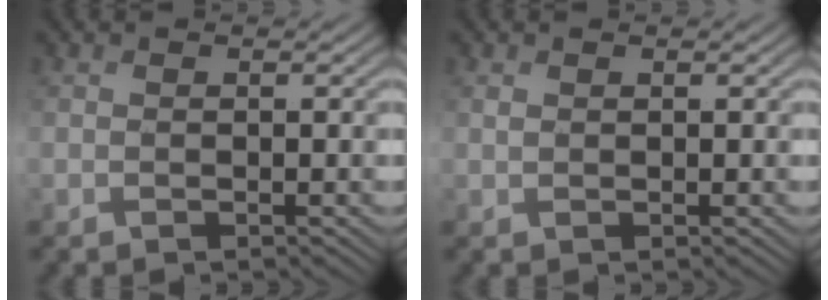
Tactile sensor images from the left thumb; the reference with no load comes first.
{"total": 0.9, "force": [0.9, 0.0, 0.1], "torque": [-0.002, 0.005, 0.018]}